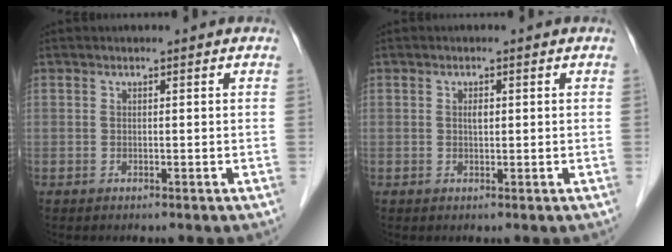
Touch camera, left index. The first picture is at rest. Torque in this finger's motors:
{"motor_torque": [0.16, 0.16, 0.08, 0.03]}